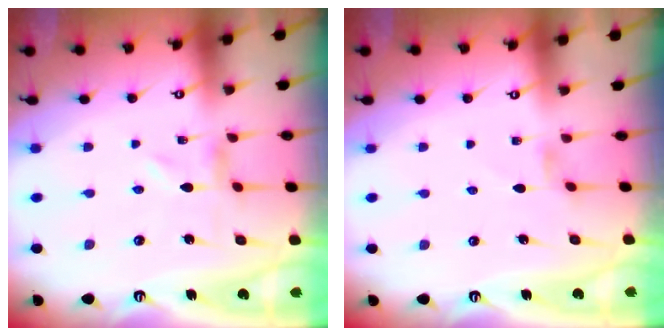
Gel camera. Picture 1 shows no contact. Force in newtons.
{"total": 1.7, "press": 1.7, "slide": 0.3}